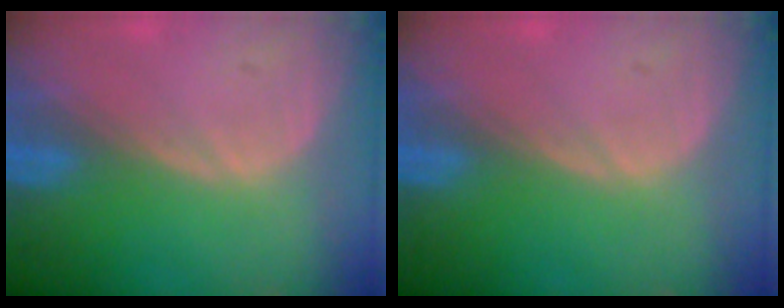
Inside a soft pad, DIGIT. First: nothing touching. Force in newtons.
{"total": 0.0}